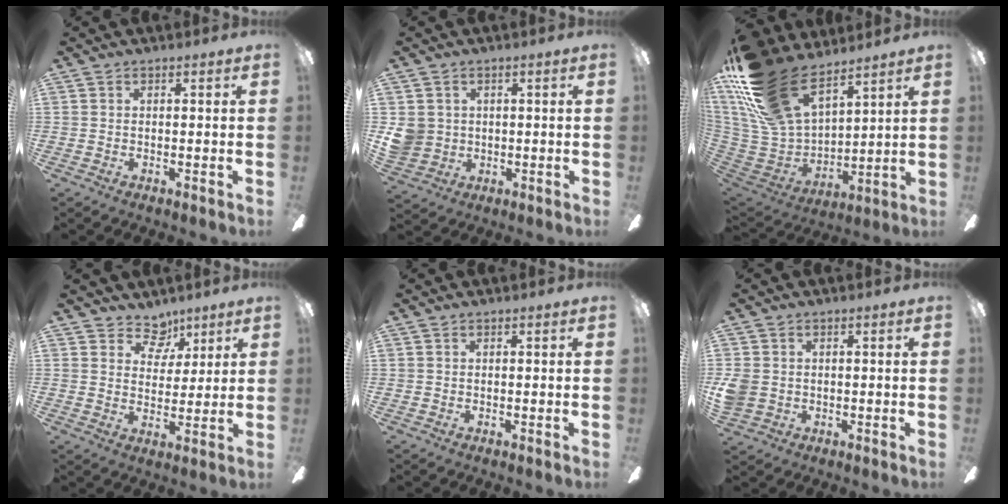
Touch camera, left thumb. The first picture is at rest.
{"total": 5.5, "force": [0.8, 5.3, 1.3], "torque": [-0.036, 0.005, 0.017]}
{"total": 24.8, "force": [16.1, 12.3, 14.3], "torque": [-0.299, -0.084, 0.294]}
{"total": 8.0, "force": [5.4, 5.4, 2.3], "torque": [-0.029, -0.031, 0.100]}
{"total": 0.0}
{"total": 4.2, "force": [-0.3, 3.7, 2.0], "torque": [-0.050, 0.005, -0.004]}